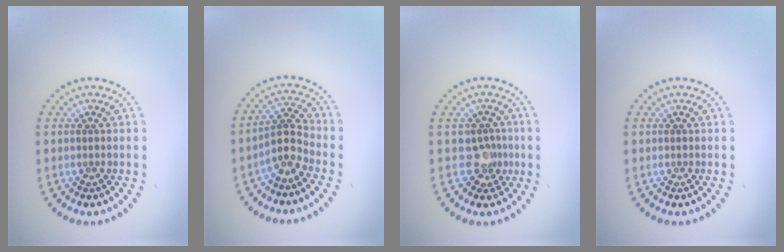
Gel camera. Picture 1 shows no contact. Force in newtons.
{"total": 2.9, "press": 2.1, "slide": 2.0}
{"total": 2.1, "press": 1.6, "slide": 1.4}
{"total": 0.0}